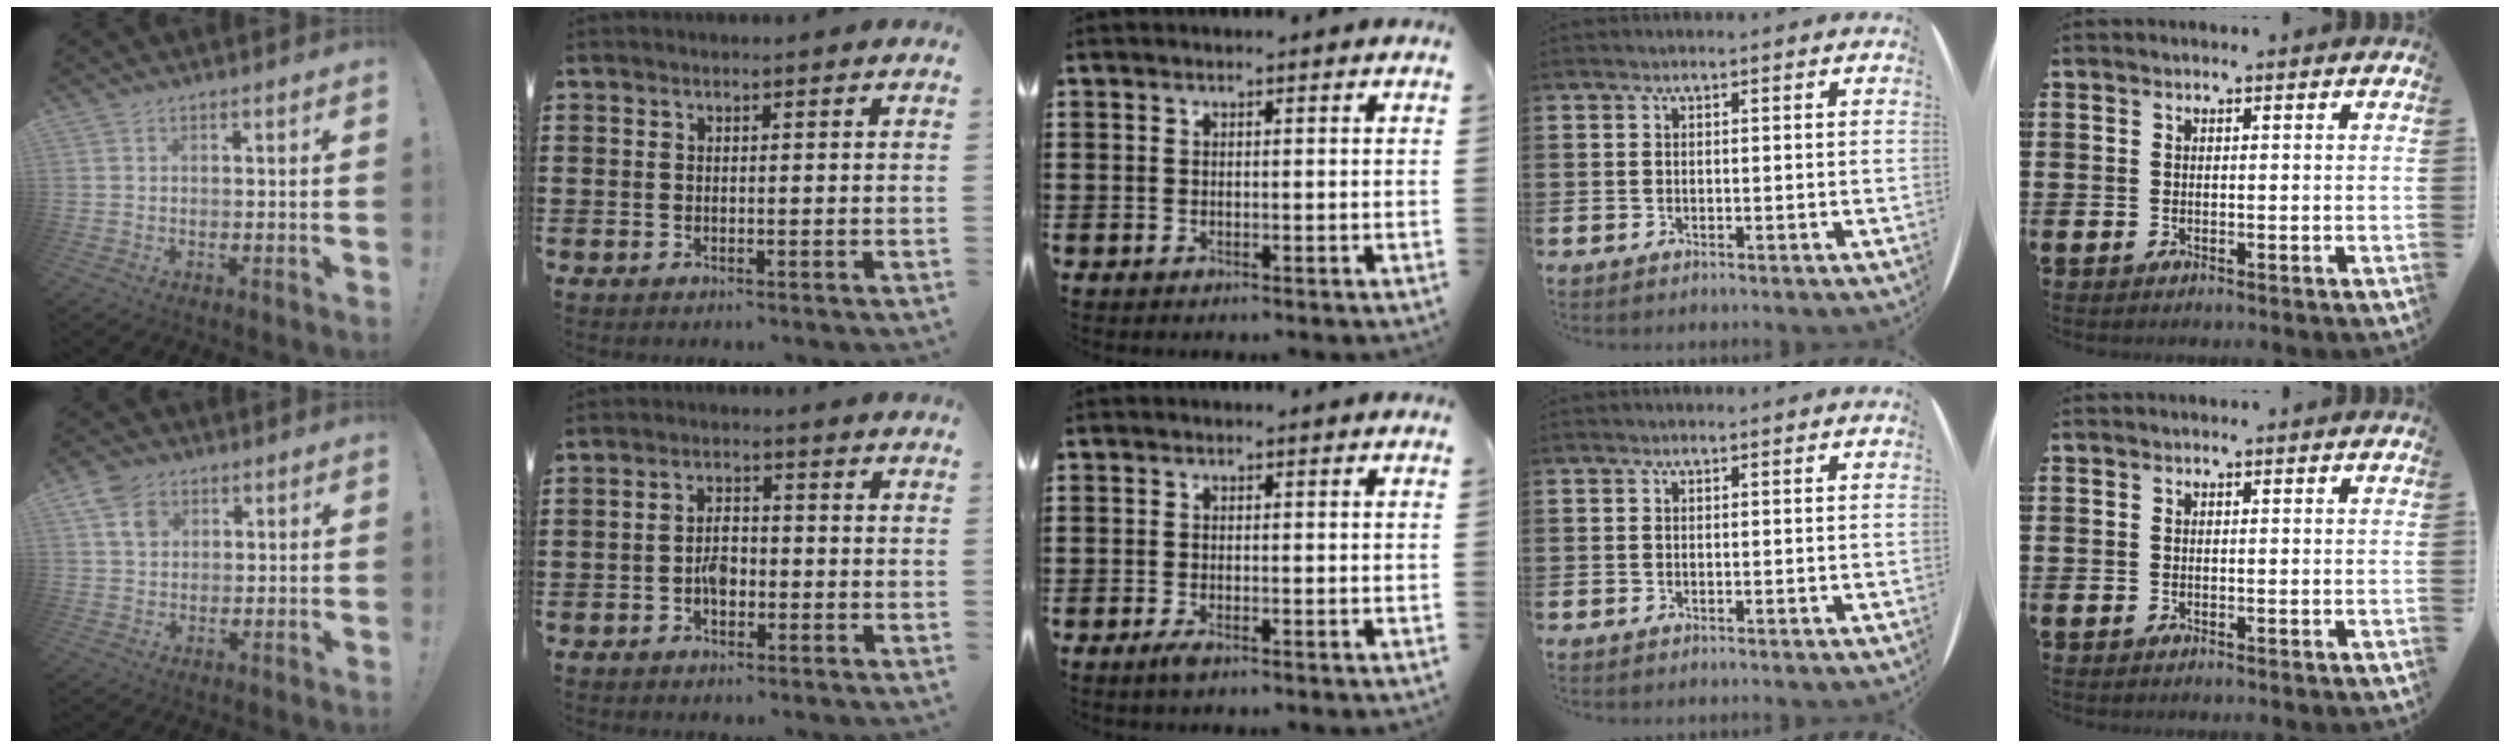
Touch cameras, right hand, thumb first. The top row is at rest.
{"thumb": {"total": 7.1, "force": [3.4, 5.1, 3.6], "torque": [-0.054, -0.005, 0.066]}, "index": {"total": 3.3, "force": [-1.0, 1.8, 2.6], "torque": [-0.057, 0.003, -0.022]}, "middle": {"total": 1.1, "force": [-0.6, 0.2, 0.9], "torque": [-0.027, -0.007, -0.013]}}